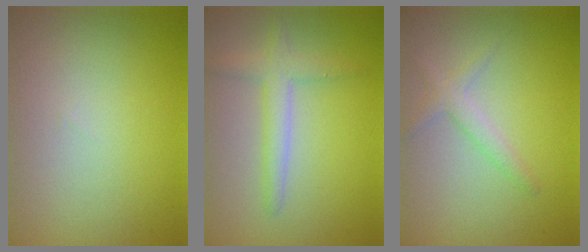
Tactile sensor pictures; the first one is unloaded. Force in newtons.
{"total": 2.6, "press": 2.6, "slide": 0.2}
{"total": 1.8, "press": 1.8, "slide": 0.1}